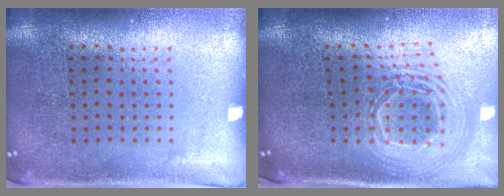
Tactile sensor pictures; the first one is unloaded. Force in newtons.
{"total": 2.5, "press": 1.9, "slide": 1.7}